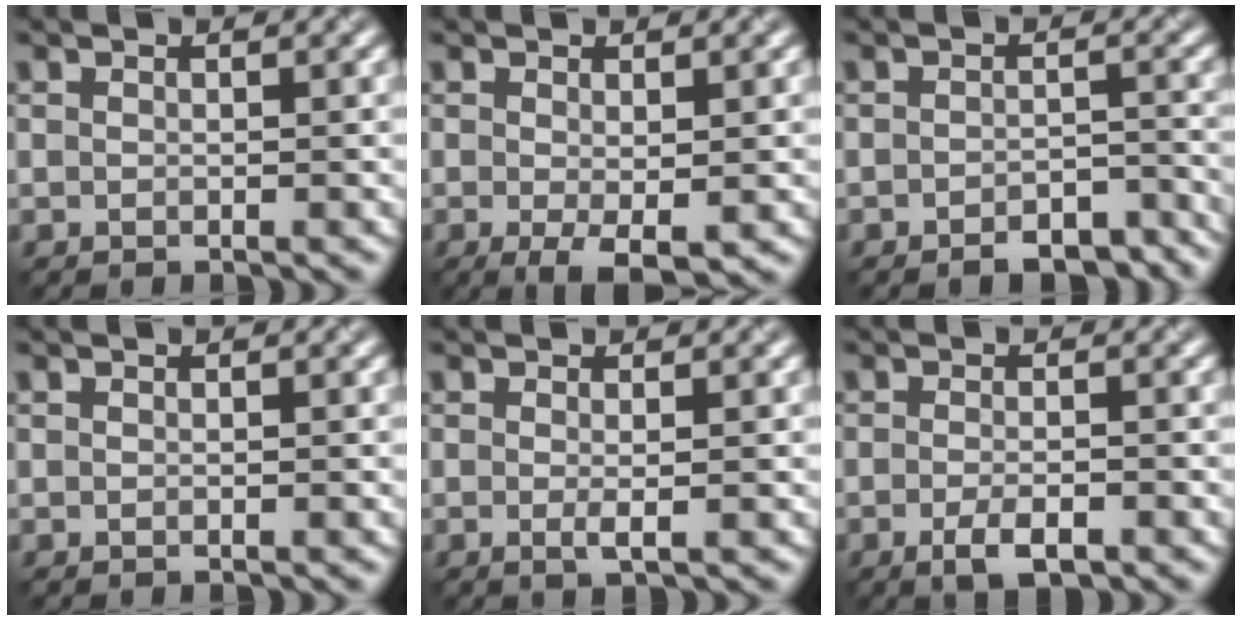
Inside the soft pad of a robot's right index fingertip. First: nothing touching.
{"total": 2.6, "force": [-0.9, 0.4, 2.4], "torque": [-0.046, -0.005, -0.004]}
{"total": 4.0, "force": [-3.6, 0.7, 1.6], "torque": [-0.025, 0.002, -0.037]}
{"total": 0.0}
{"total": 1.0, "force": [-0.5, -0.1, 0.8], "torque": [-0.021, 0.001, -0.004]}
{"total": 2.4, "force": [-1.7, 0.4, 1.6], "torque": [-0.034, 0.001, -0.020]}